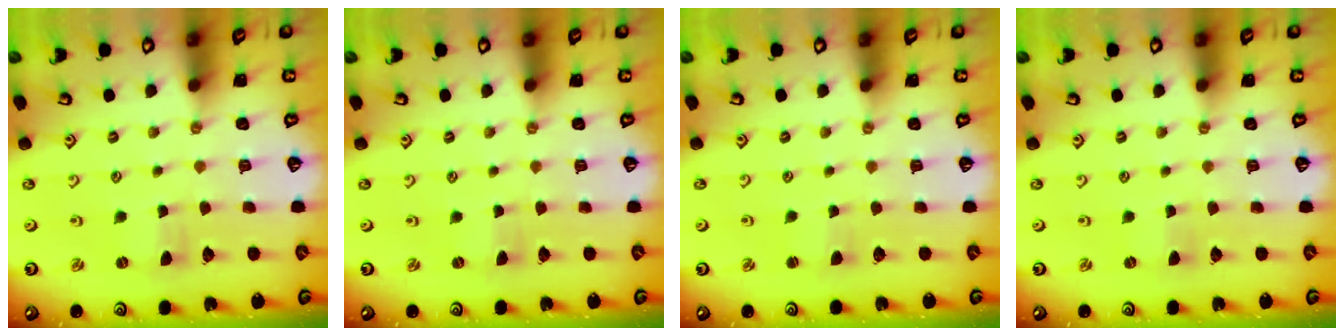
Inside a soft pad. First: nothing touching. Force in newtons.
{"total": 0.0}
{"total": 1.5, "press": 1.4, "slide": 0.2}
{"total": 0.0}